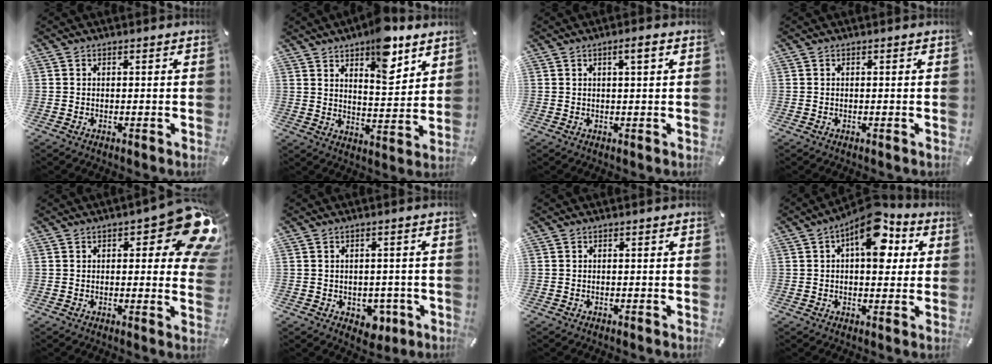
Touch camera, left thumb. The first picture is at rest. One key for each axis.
{"total": 11.7, "fx": 8.3, "fy": 4.8, "fz": 6.7, "tx": -0.084, "ty": -0.053, "tz": 0.141}
{"total": 2.8, "fx": 1.1, "fy": 0.3, "fz": 2.5, "tx": -0.050, "ty": 0.003, "tz": 0.016}
{"total": 0.0}
{"total": 15.2, "fx": 6.6, "fy": 5.5, "fz": 12.5, "tx": -0.149, "ty": -0.050, "tz": 0.108}
{"total": 4.2, "fx": -1.2, "fy": 3.5, "fz": 2.0, "tx": -0.010, "ty": -0.001, "tz": -0.022}
{"total": 0.0}
{"total": 13.1, "fx": 5.1, "fy": 6.8, "fz": 10.0, "tx": -0.130, "ty": -0.022, "tz": 0.085}